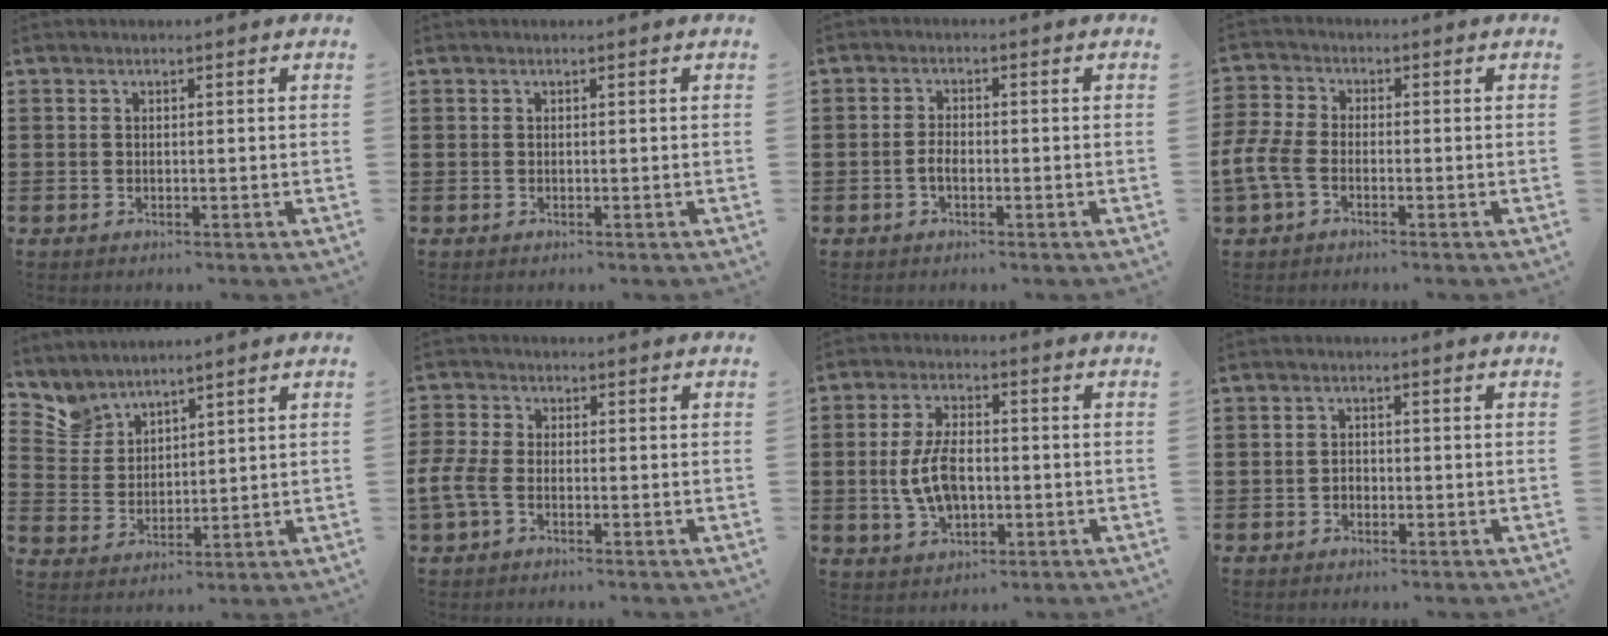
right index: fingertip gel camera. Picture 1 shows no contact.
{"total": 0.0}
{"total": 2.1, "force": [-0.8, 0.9, 1.7], "torque": [-0.041, -0.001, -0.017]}
{"total": 4.7, "force": [-2.4, 2.4, 3.2], "torque": [-0.091, -0.005, -0.052]}
{"total": 4.0, "force": [3.5, 1.8, -0.5], "torque": [-0.011, -0.007, 0.067]}
{"total": 3.9, "force": [-2.0, 1.9, 2.7], "torque": [-0.080, -0.004, -0.046]}
{"total": 7.9, "force": [-0.8, 4.2, 6.6], "torque": [-0.153, -0.002, -0.021]}
{"total": 1.2, "force": [-0.7, 0.8, 0.5], "torque": [-0.013, -0.001, -0.014]}